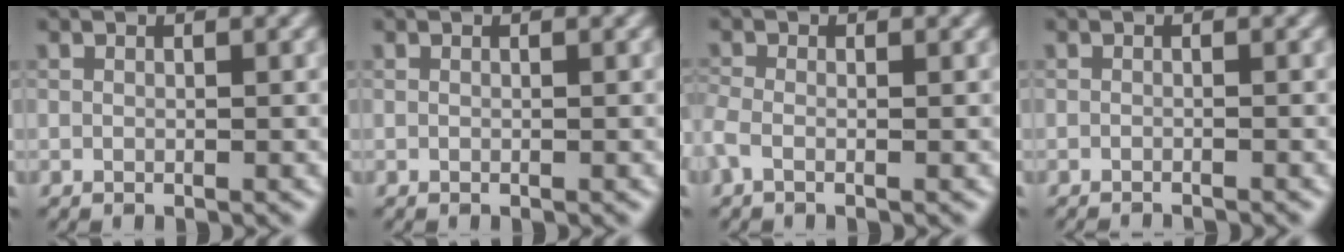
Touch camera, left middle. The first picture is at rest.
{"total": 0.0}
{"total": 1.5, "force": [-0.6, 0.7, 1.2], "torque": [-0.031, -0.005, -0.020]}
{"total": 1.8, "force": [-1.6, 0.3, 0.6], "torque": [0.001, -0.003, -0.024]}